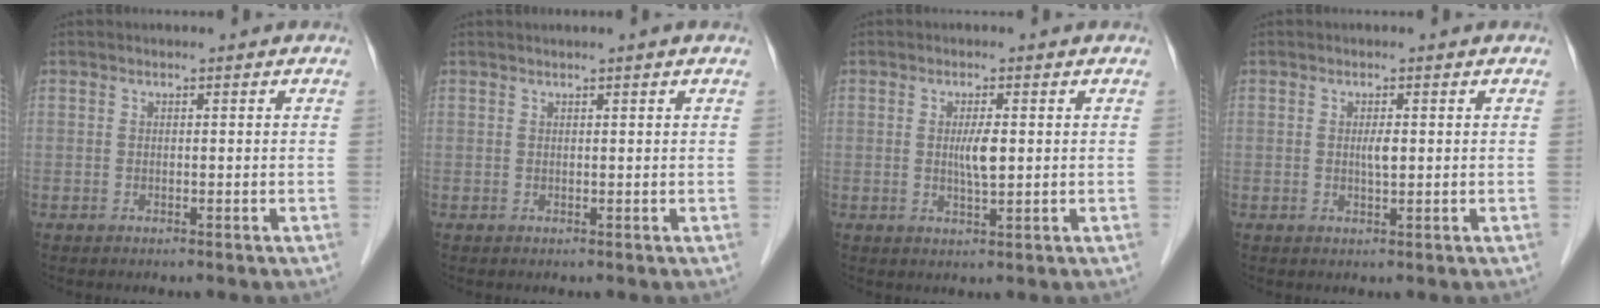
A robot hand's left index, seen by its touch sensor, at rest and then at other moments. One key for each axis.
{"total": 1.1, "fx": 0.9, "fy": -0.3, "fz": 0.7, "tx": -0.016, "ty": 0.007, "tz": 0.021}
{"total": 2.9, "fx": 0.3, "fy": 0.4, "fz": 2.9, "tx": -0.055, "ty": -0.003, "tz": 0.007}
{"total": 1.5, "fx": 0.2, "fy": 0.2, "fz": 1.5, "tx": -0.027, "ty": 0.000, "tz": 0.004}